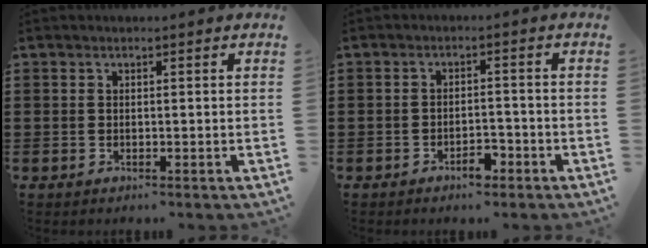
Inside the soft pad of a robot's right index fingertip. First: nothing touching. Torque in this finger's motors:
{"motor_torque": [-0.13, 0.21, 0.14, 0.03]}